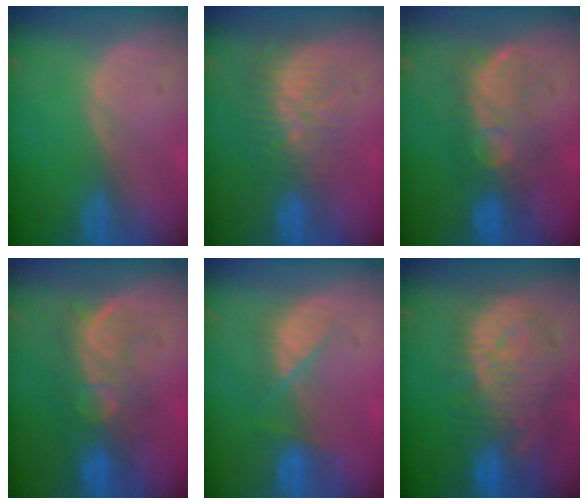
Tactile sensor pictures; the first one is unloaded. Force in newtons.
{"total": 8.9, "press": 7.6, "slide": 4.7}
{"total": 8.0, "press": 7.9, "slide": 0.7}
{"total": 8.4, "press": 8.1, "slide": 2.2}
{"total": 4.6, "press": 4.6, "slide": 0.5}
{"total": 12.0, "press": 10.9, "slide": 5.0}